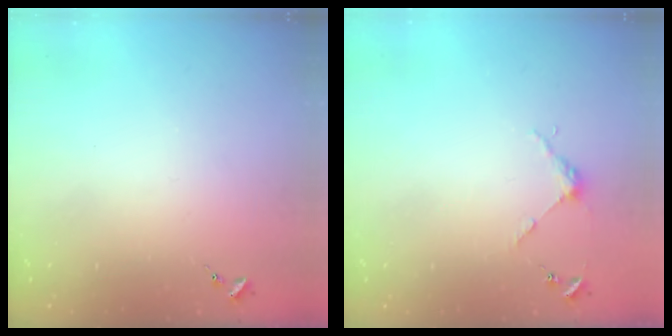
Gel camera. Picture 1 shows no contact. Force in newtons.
{"total": 3.7, "press": 3.7, "slide": 0.3}